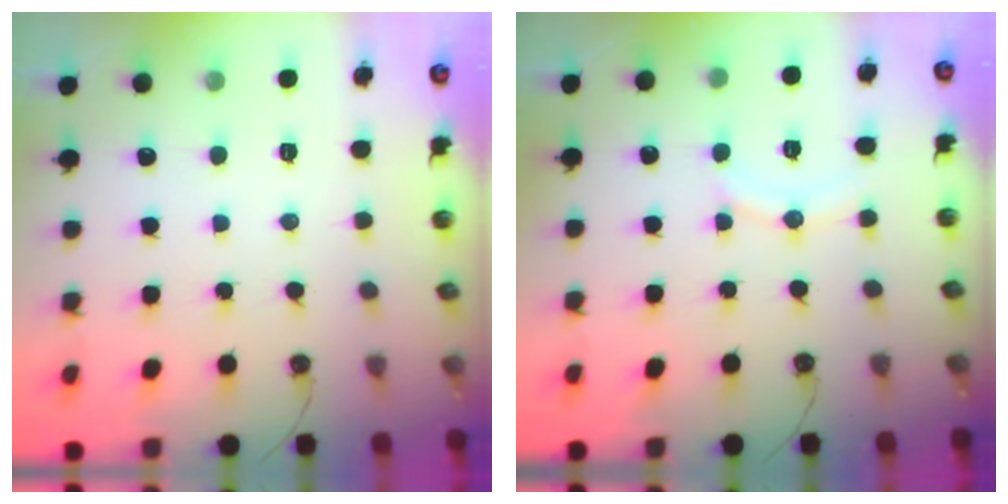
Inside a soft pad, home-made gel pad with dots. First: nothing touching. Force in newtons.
{"total": 7.4, "press": 7.4, "slide": 0.7}